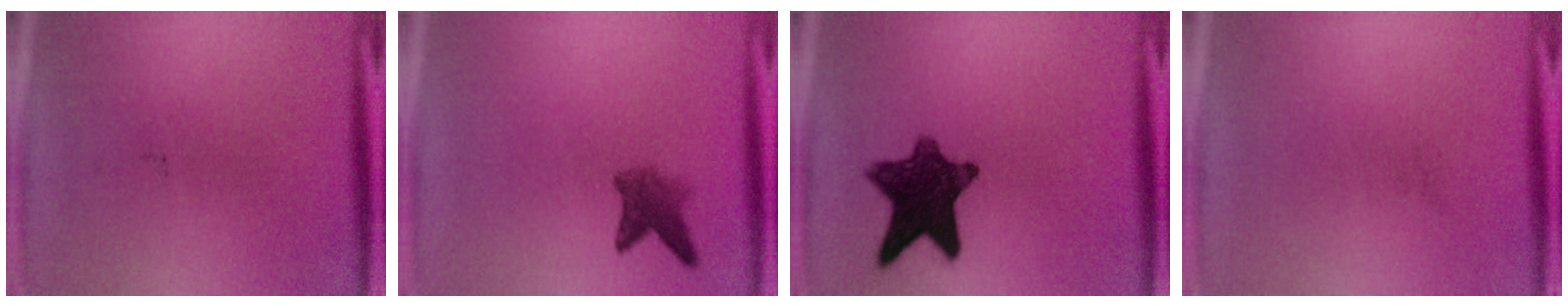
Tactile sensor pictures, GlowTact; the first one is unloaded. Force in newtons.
{"total": 3.8}
{"total": 11.5}
{"total": 0.0}